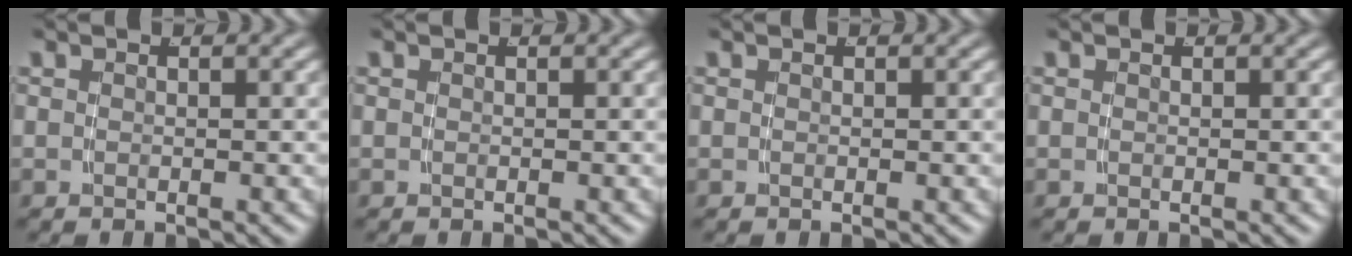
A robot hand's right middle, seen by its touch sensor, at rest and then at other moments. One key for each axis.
{"total": 0.0}
{"total": 0.0}
{"total": 0.0}